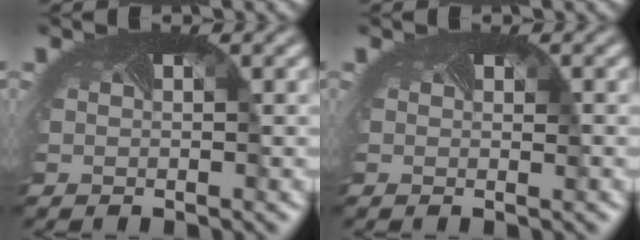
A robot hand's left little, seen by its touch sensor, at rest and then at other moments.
{"total": 0.6, "force": [-0.2, -0.4, -0.3], "torque": [0.006, -0.012, 0.000]}